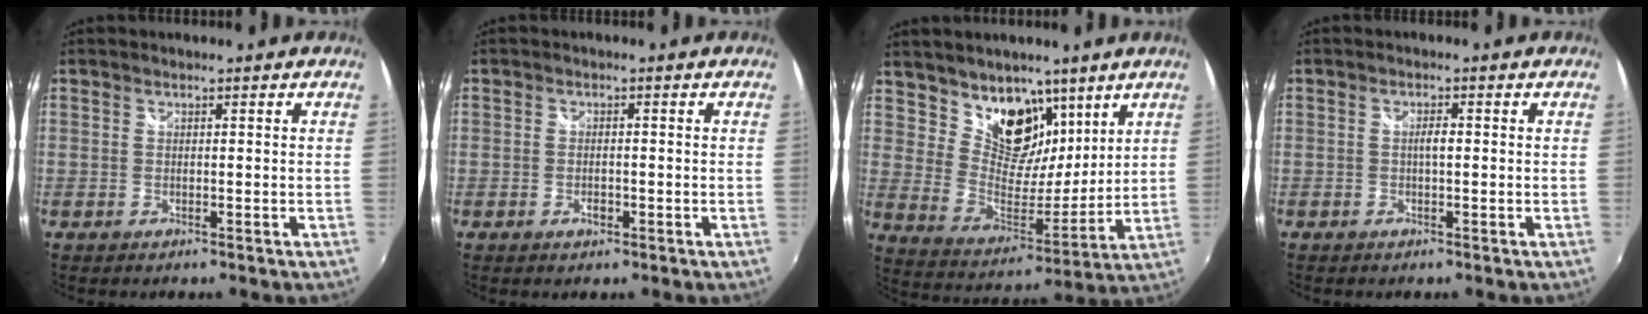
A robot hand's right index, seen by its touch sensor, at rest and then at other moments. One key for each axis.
{"total": 1.9, "fx": -0.8, "fy": 1.1, "fz": 1.4, "tx": -0.024, "ty": -0.001, "tz": -0.014}
{"total": 13.8, "fx": 8.9, "fy": 8.7, "fz": 5.8, "tx": -0.099, "ty": -0.011, "tz": 0.164}
{"total": 1.5, "fx": -0.1, "fy": 0.4, "fz": 1.5, "tx": -0.028, "ty": 0.002, "tz": -0.003}